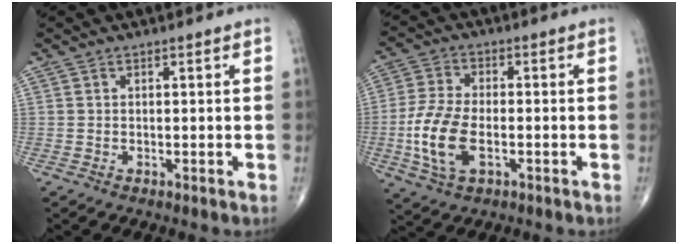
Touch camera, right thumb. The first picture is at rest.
{"total": 10.9, "force": [-2.7, 5.6, 8.9], "torque": [-0.193, 0.007, -0.053]}